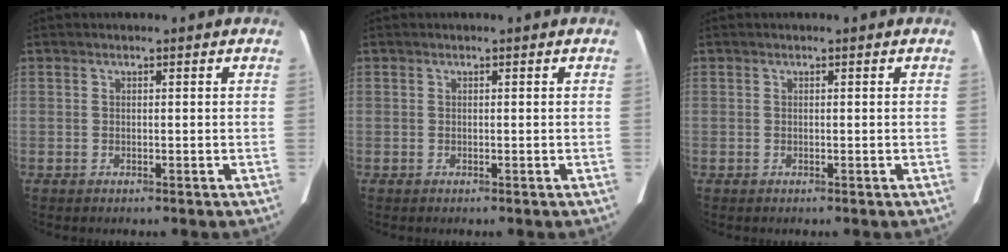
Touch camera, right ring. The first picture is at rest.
{"total": 0.0}
{"total": 0.0}